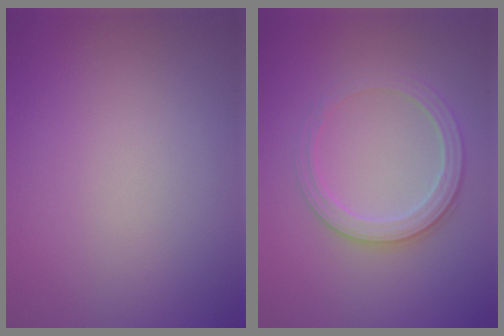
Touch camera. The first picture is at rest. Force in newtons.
{"total": 2.8, "press": 2.7, "slide": 0.7}